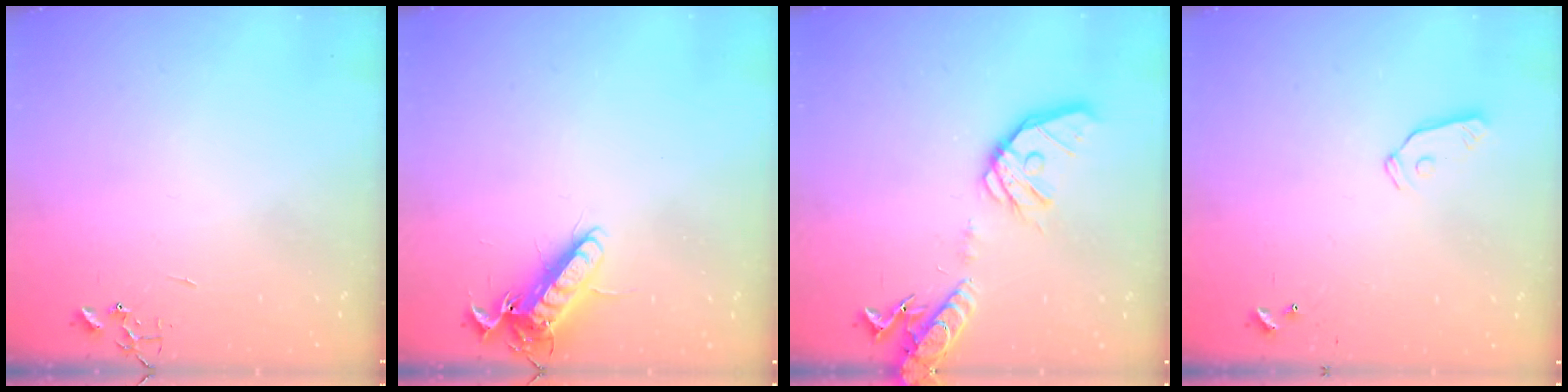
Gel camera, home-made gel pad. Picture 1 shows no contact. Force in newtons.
{"total": 12.9, "press": 12.8, "slide": 1.7}
{"total": 17.8, "press": 17.5, "slide": 3.0}
{"total": 5.5, "press": 5.5, "slide": 0.2}